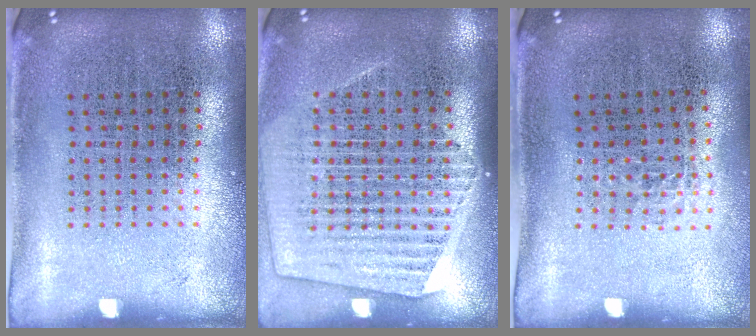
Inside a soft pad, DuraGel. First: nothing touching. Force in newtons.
{"total": 1.6, "press": 1.4, "slide": 0.6}
{"total": 0.6, "press": 0.5, "slide": 0.5}